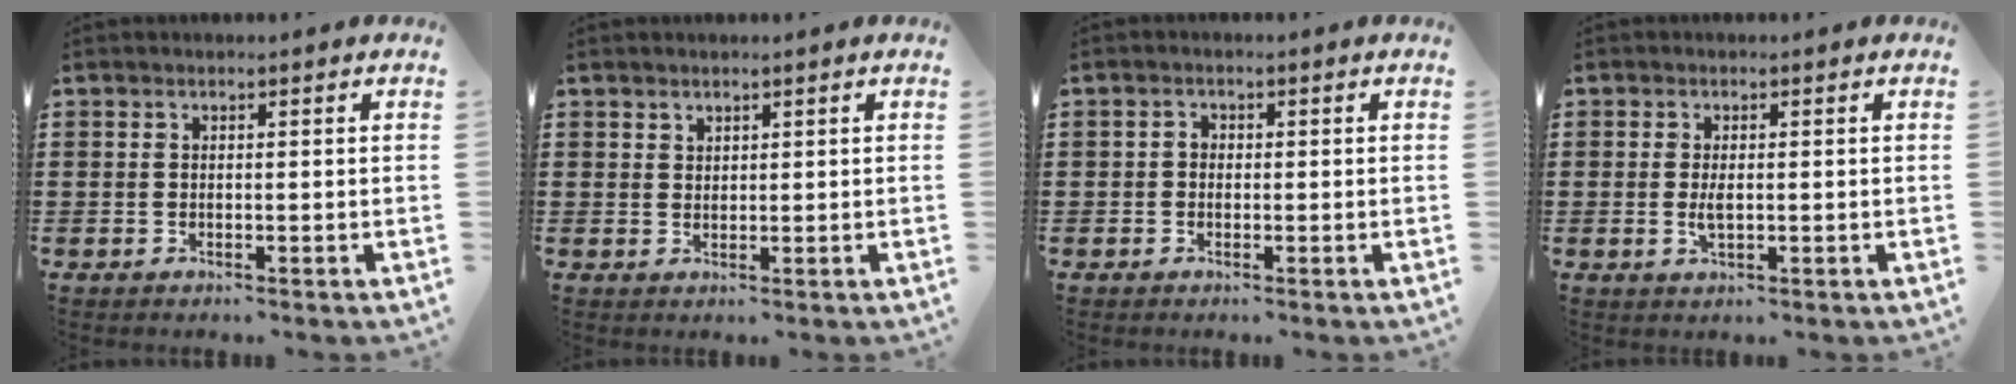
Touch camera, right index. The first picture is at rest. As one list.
[{"total": 1.3, "force": [1.2, 0.6, 0.0], "torque": [-0.003, 0.001, 0.024]}, {"total": 1.0, "force": [-0.3, 0.8, 0.5], "torque": [-0.012, 0.002, -0.005]}, {"total": 2.2, "force": [0.0, 0.7, 2.1], "torque": [-0.042, -0.003, 0.002]}]